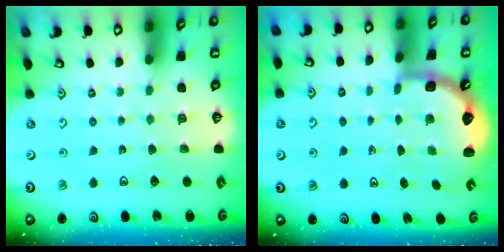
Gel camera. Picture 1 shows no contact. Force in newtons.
{"total": 2.4, "press": 2.0, "slide": 1.3}